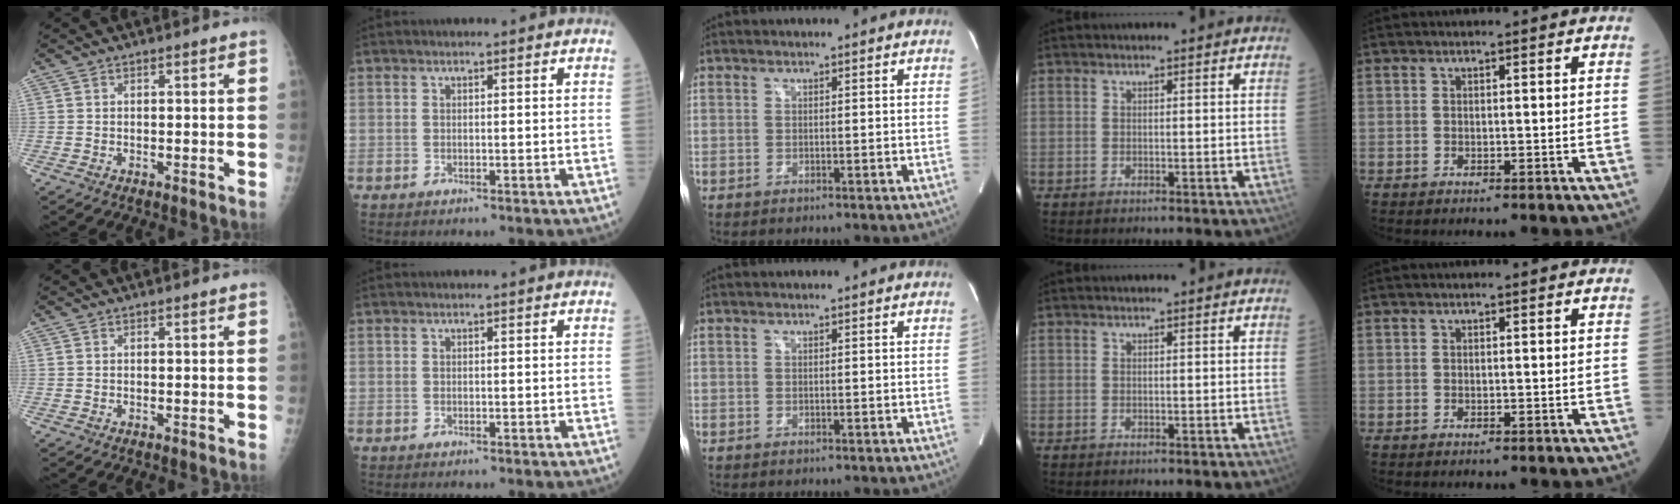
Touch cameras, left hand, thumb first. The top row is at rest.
{}